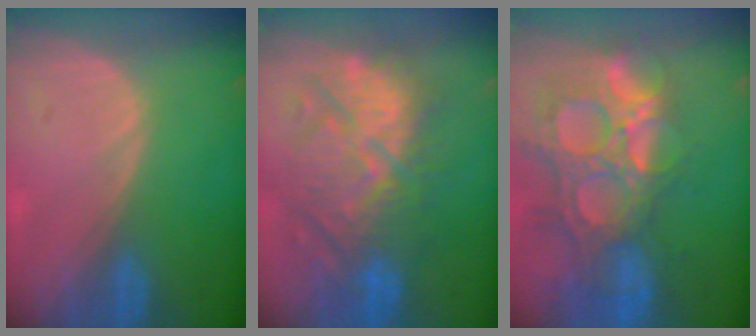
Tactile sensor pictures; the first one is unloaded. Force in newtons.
{"total": 11.5, "press": 11.3, "slide": 2.5}
{"total": 14.7, "press": 12.2, "slide": 8.1}